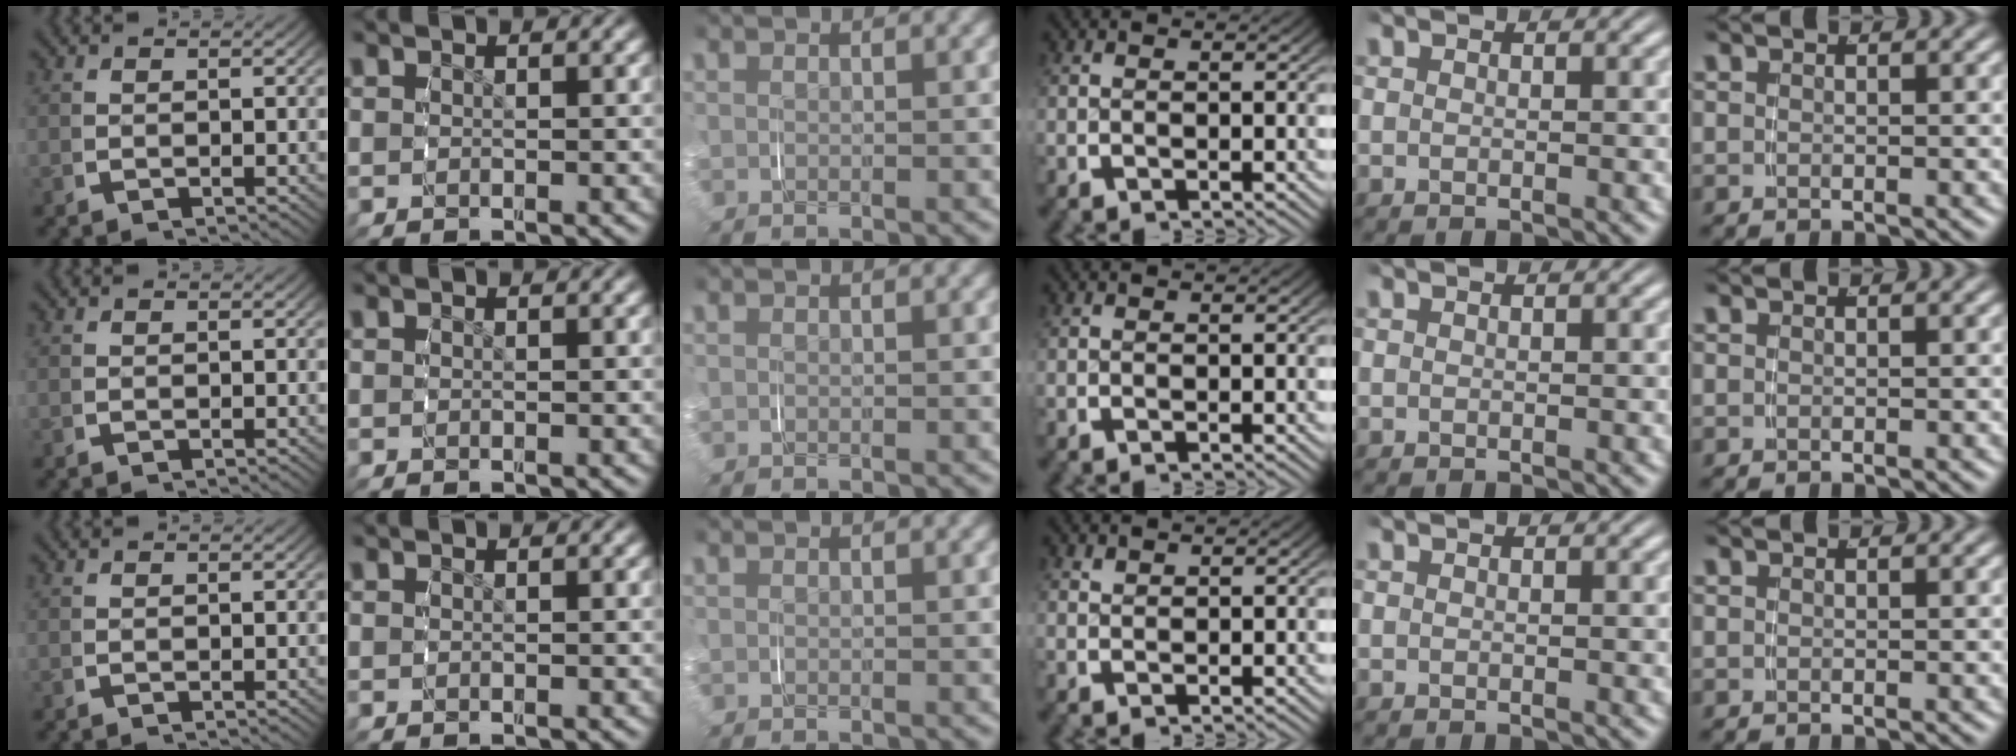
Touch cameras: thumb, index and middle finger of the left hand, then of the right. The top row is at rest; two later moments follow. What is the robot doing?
{"motion": "grasp_and_lifting", "object": "glasses case"}